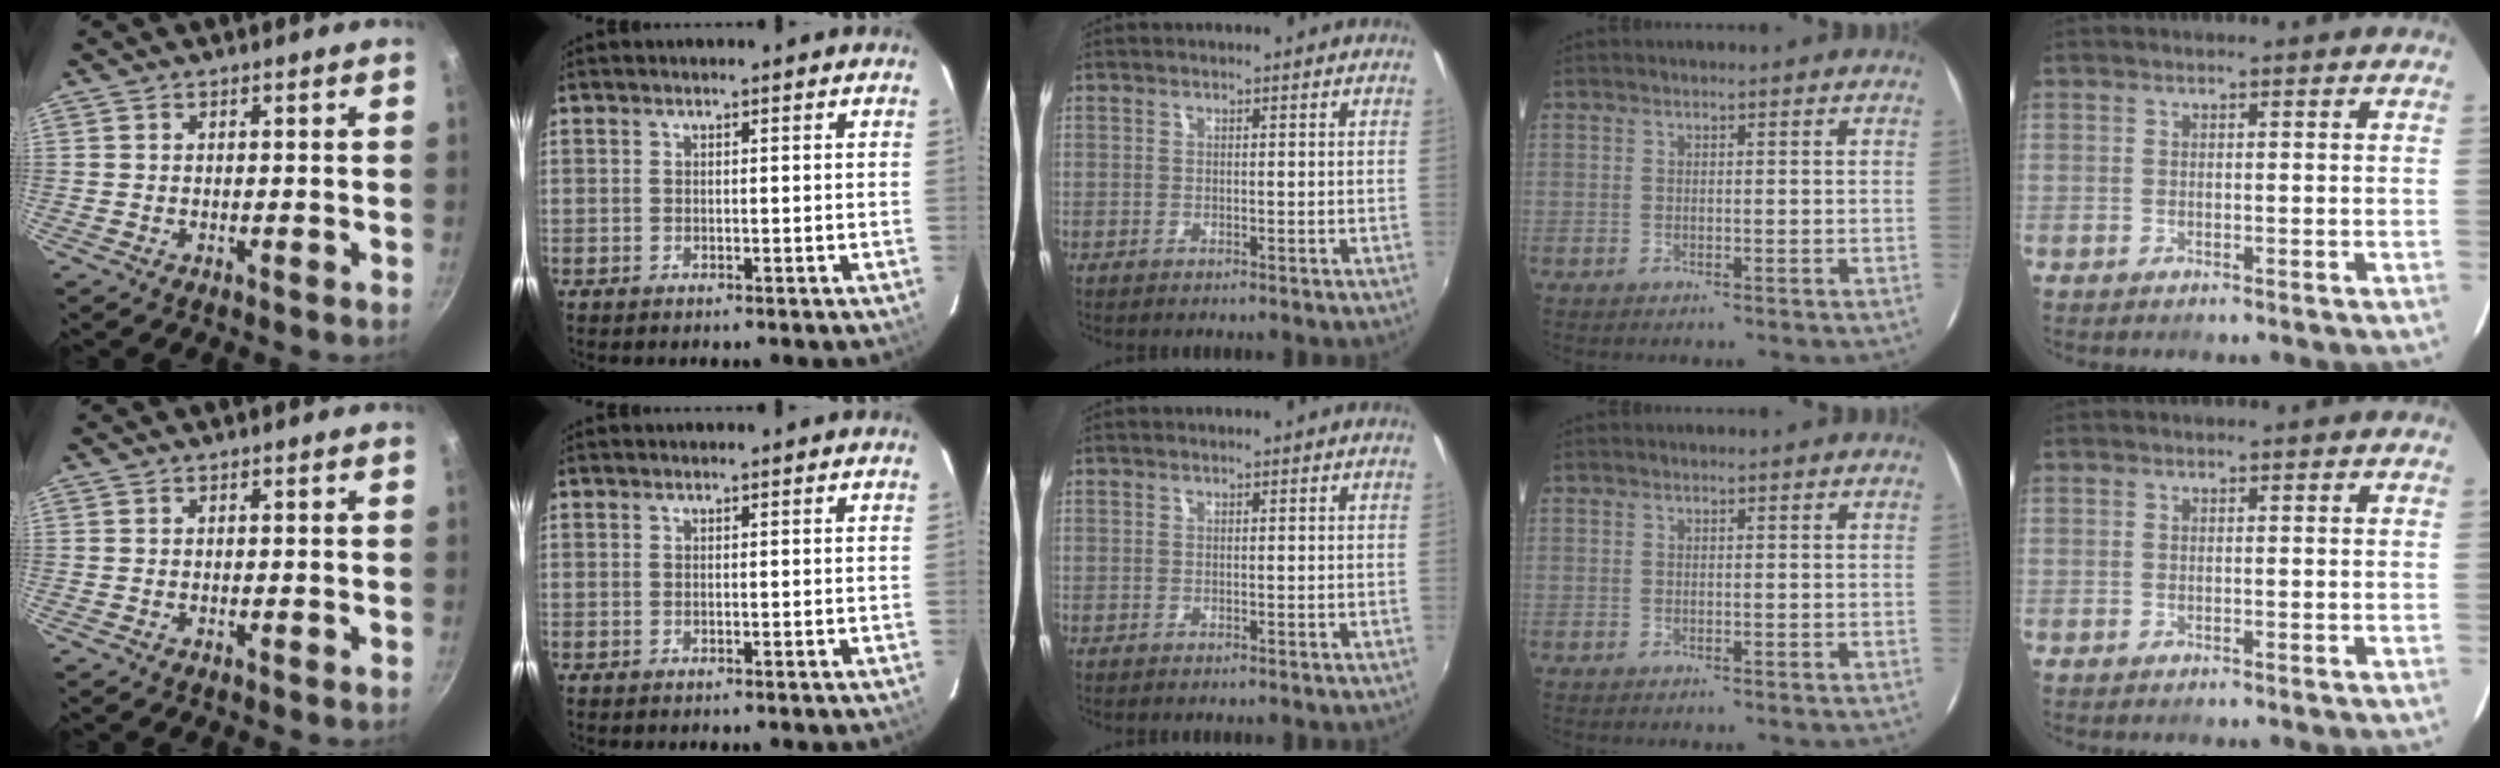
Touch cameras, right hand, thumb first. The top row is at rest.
{}